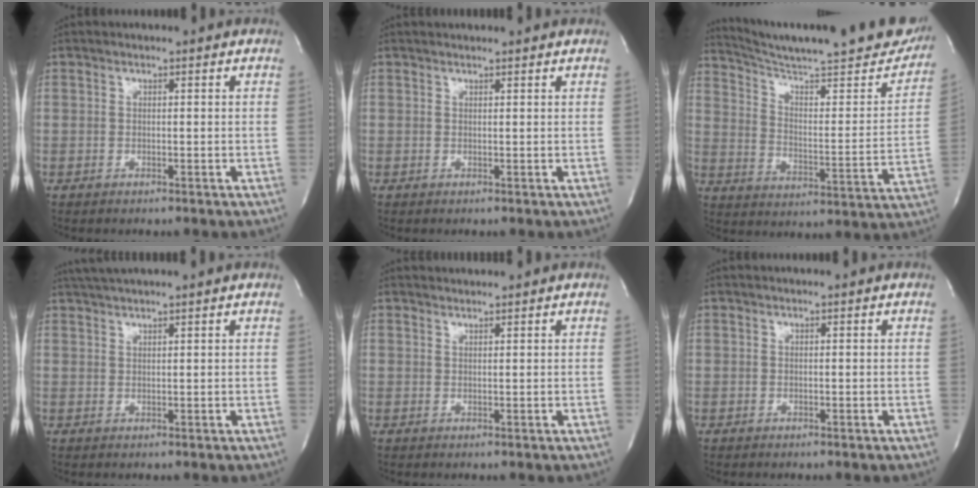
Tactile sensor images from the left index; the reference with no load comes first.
{"total": 3.1, "force": [3.0, 0.1, 0.7], "torque": [-0.016, 0.017, 0.038]}
{"total": 27.9, "force": [24.6, 3.4, 12.7], "torque": [-0.192, -0.066, 0.326]}
{"total": 5.7, "force": [5.0, -0.7, 2.6], "torque": [-0.043, 0.031, 0.082]}
{"total": 1.1, "force": [1.0, -0.3, -0.3], "torque": [-0.007, -0.001, 0.024]}
{"total": 0.0}